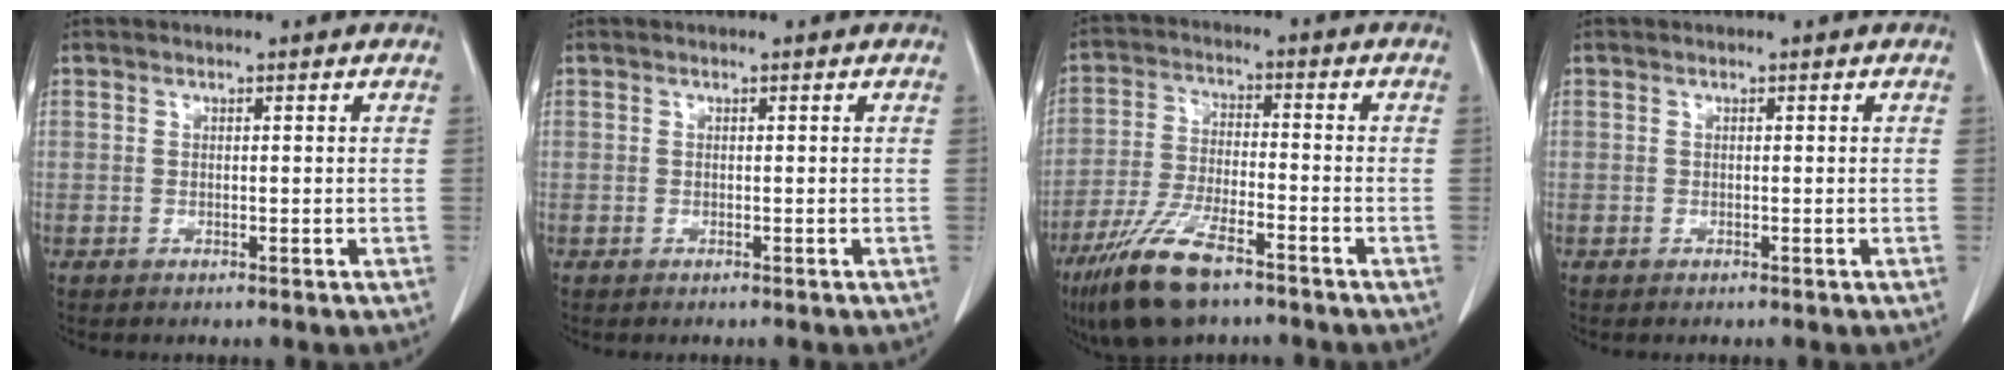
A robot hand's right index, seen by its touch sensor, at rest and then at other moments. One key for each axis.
{"total": 0.0}
{"total": 11.9, "fx": -8.1, "fy": 2.8, "fz": 8.1, "tx": -0.167, "ty": -0.022, "tz": -0.148}
{"total": 0.0}